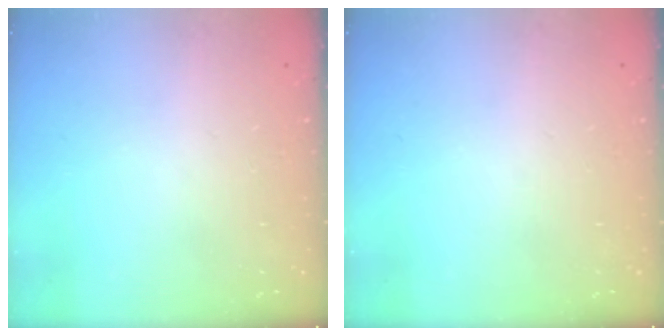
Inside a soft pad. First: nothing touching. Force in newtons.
{"total": 0.0}